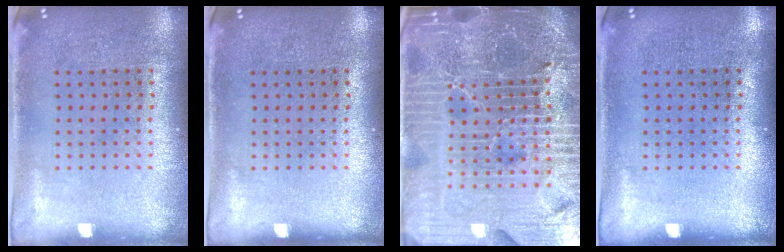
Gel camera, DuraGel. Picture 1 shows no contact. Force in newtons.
{"total": 0.0}
{"total": 7.3, "press": 6.3, "slide": 3.7}
{"total": 0.0}